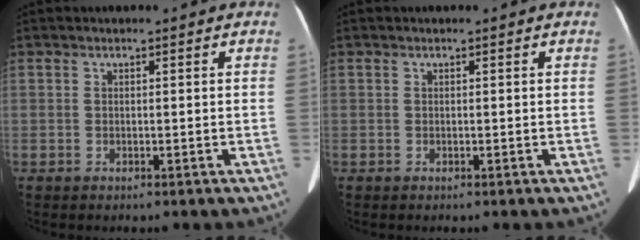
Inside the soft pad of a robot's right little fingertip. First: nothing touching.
{"total": 0.0}